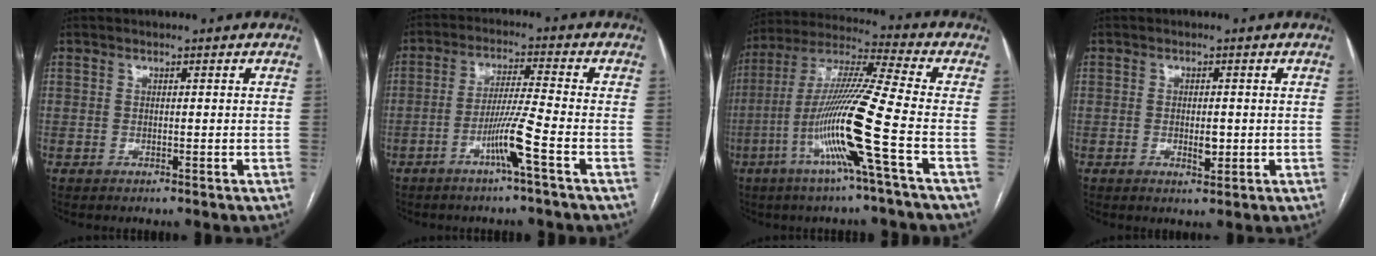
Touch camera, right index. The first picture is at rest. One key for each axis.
{"total": 6.8, "fx": -3.2, "fy": -1.1, "fz": 5.9, "tx": -0.114, "ty": -0.002, "tz": -0.063}
{"total": 15.7, "fx": -5.3, "fy": -1.7, "fz": 14.7, "tx": -0.290, "ty": -0.011, "tz": -0.110}
{"total": 2.5, "fx": -0.3, "fy": 1.1, "fz": 2.3, "tx": -0.037, "ty": -0.002, "tz": -0.002}